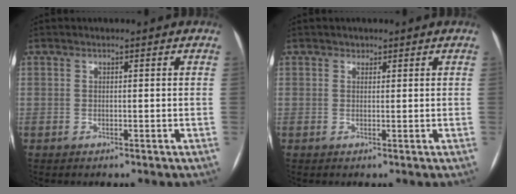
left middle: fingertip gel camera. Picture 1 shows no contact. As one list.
[{"total": 0.7, "force": [0.5, 0.5, 0.0], "torque": [0.002, -0.004, 0.005]}]